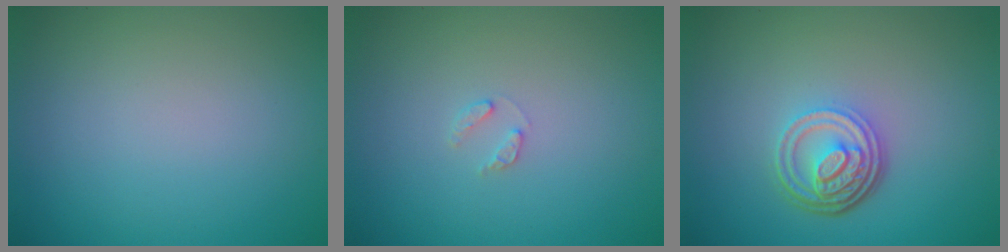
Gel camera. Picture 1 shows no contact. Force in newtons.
{"total": 0.9, "press": 0.9, "slide": 0.2}
{"total": 4.7, "press": 3.5, "slide": 3.2}